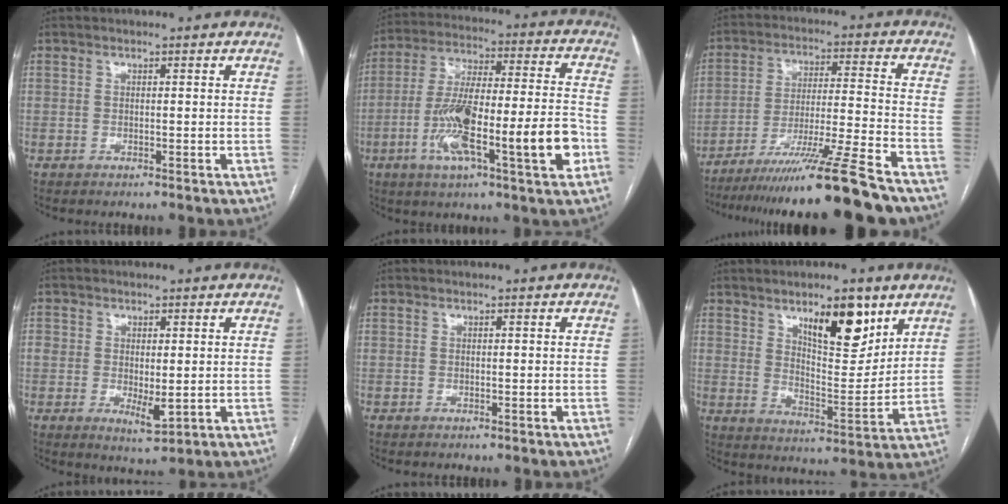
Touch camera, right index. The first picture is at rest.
{"total": 19.8, "force": [-6.4, 2.5, 18.6], "torque": [-0.306, 0.005, -0.102]}
{"total": 17.8, "force": [-14.2, -2.0, 10.4], "torque": [-0.169, -0.027, -0.233]}
{"total": 5.5, "force": [-0.4, 2.8, 4.8], "torque": [-0.082, -0.007, 0.004]}
{"total": 0.0}
{"total": 11.9, "force": [7.1, 3.7, 8.7], "torque": [-0.135, -0.007, 0.120]}